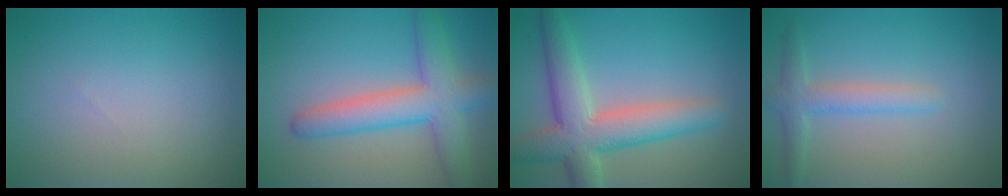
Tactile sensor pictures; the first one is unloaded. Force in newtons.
{"total": 6.2, "press": 6.2, "slide": 0.3}
{"total": 6.8, "press": 6.8, "slide": 0.5}
{"total": 2.5, "press": 2.5, "slide": 0.1}